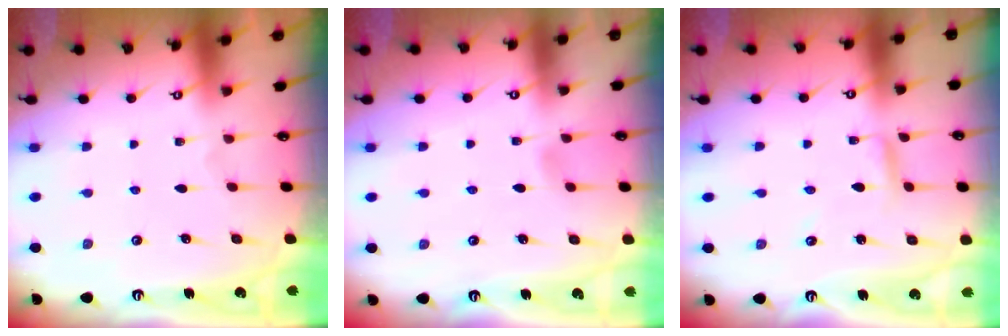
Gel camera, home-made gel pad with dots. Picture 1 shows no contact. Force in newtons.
{"total": 3.7, "press": 3.7, "slide": 0.6}
{"total": 3.1, "press": 3.1, "slide": 0.1}